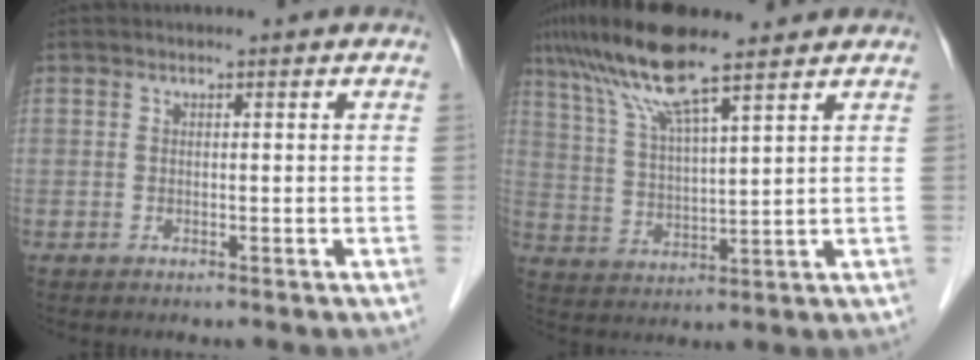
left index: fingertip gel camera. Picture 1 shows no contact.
{"total": 11.6, "force": [8.5, 0.5, 7.8], "torque": [-0.154, 0.020, 0.157]}